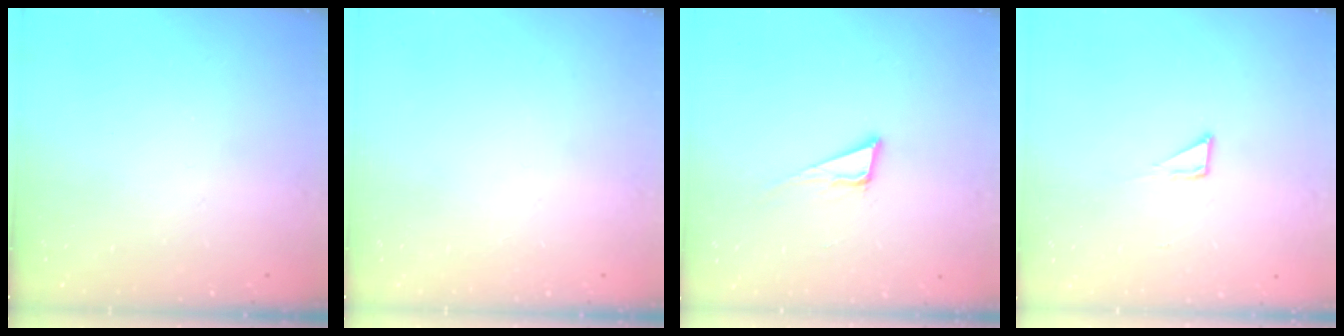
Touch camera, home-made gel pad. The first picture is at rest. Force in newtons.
{"total": 0.0}
{"total": 7.4, "press": 6.9, "slide": 2.6}
{"total": 2.7, "press": 2.7, "slide": 0.2}